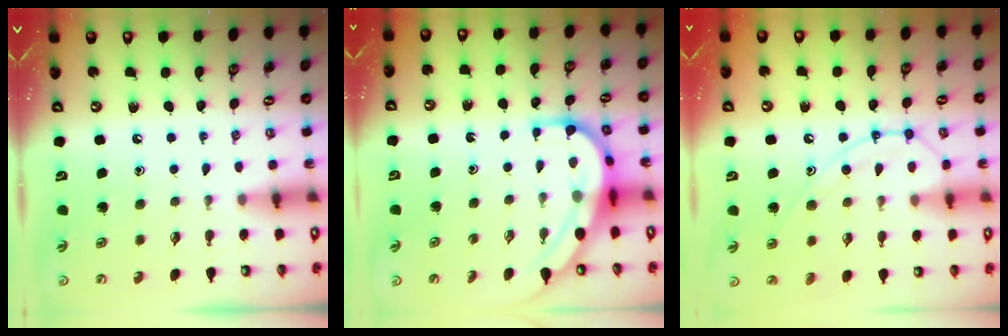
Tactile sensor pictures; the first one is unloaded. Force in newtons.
{"total": 8.4, "press": 8.4, "slide": 0.8}
{"total": 13.0, "press": 12.9, "slide": 1.2}